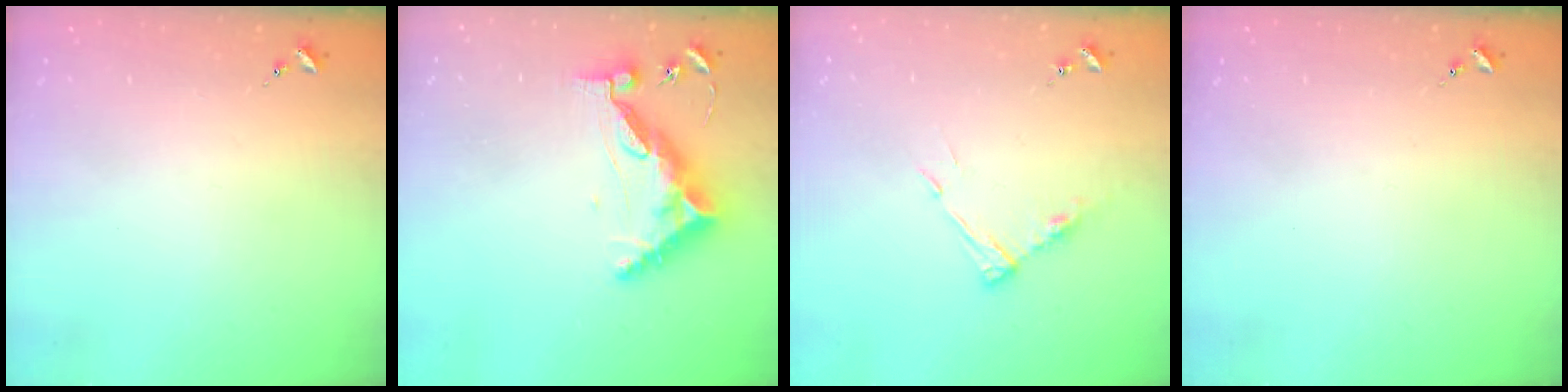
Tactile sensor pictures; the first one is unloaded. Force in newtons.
{"total": 10.6, "press": 10.5, "slide": 0.9}
{"total": 8.1, "press": 8.1, "slide": 0.6}
{"total": 0.0}